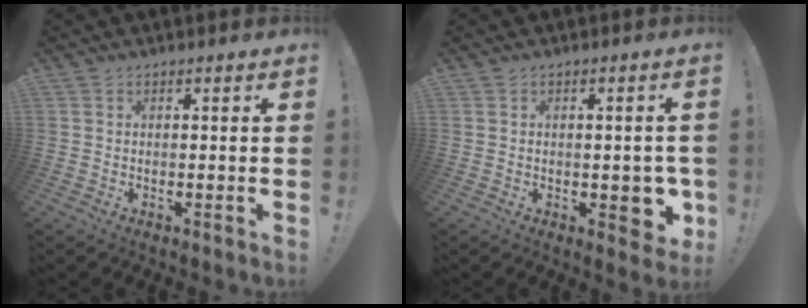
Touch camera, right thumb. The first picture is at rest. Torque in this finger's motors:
{"motor_torque": [0.87, 0.76, 0.48, -0.66, 0.17]}